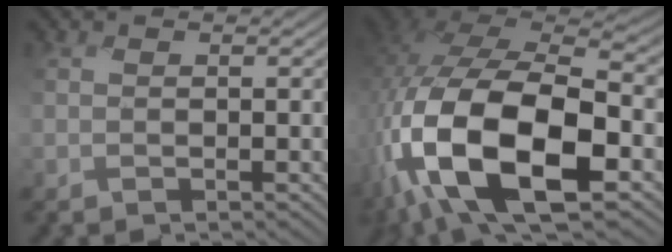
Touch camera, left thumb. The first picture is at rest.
{"total": 18.1, "force": [-5.8, 9.3, 14.4], "torque": [-0.326, -0.037, -0.090]}